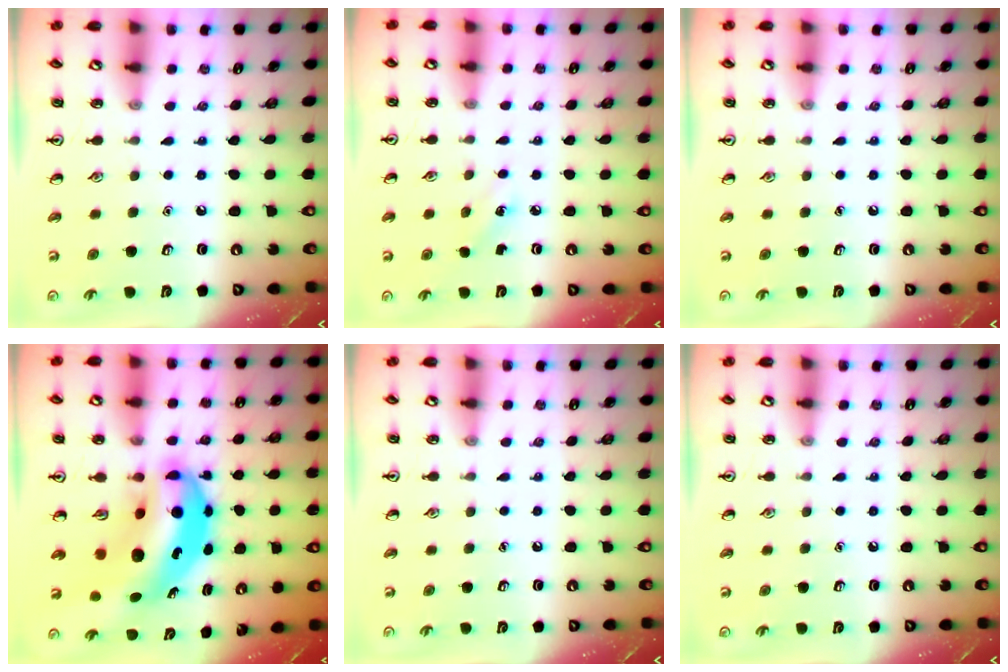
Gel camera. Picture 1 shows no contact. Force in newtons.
{"total": 1.9, "press": 1.7, "slide": 0.7}
{"total": 0.0}
{"total": 12.0, "press": 11.5, "slide": 3.2}
{"total": 0.0}
{"total": 0.0}